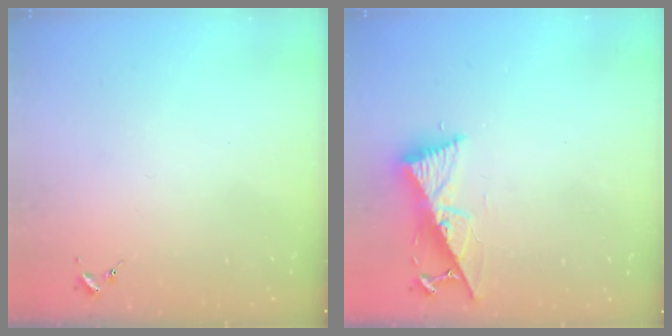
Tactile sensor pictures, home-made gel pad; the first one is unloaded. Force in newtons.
{"total": 10.6, "press": 10.5, "slide": 1.2}